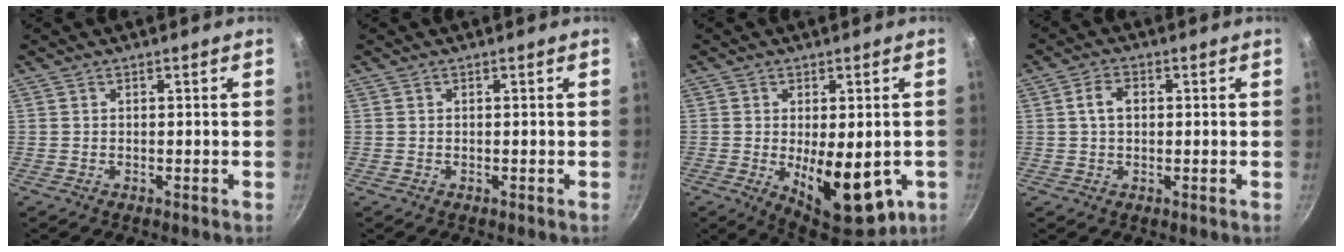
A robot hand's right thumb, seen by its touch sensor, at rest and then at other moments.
{"total": 0.0}
{"total": 14.7, "force": [-3.4, 6.7, 12.7], "torque": [-0.153, -0.017, -0.029]}
{"total": 3.7, "force": [0.5, 2.5, 2.7], "torque": [-0.041, 0.010, 0.004]}